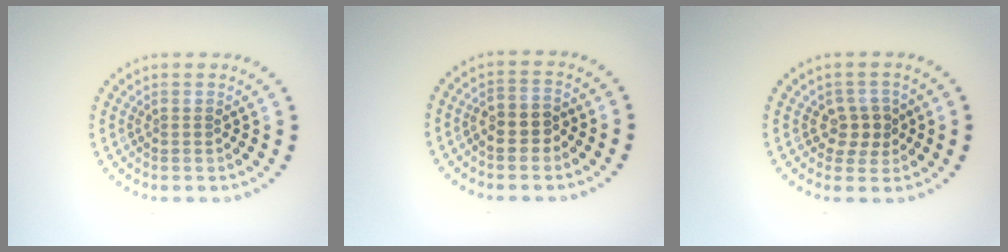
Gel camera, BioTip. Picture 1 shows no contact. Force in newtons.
{"total": 2.4, "press": 2.3, "slide": 0.7}
{"total": 2.2, "press": 2.0, "slide": 0.9}